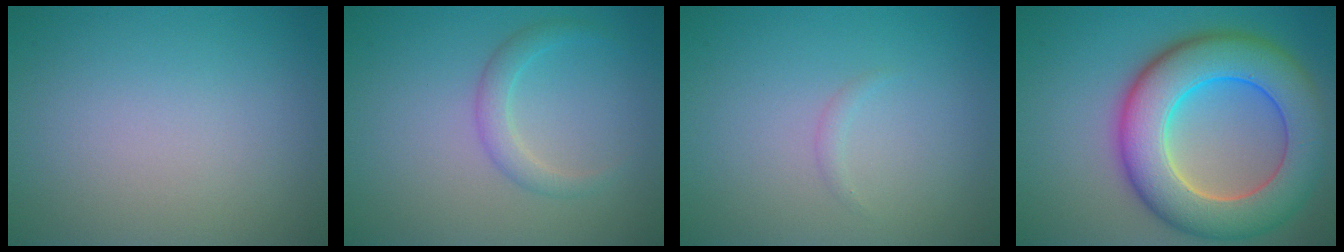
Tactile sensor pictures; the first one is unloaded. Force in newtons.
{"total": 1.9, "press": 1.9, "slide": 0.1}
{"total": 0.6, "press": 0.6, "slide": 0.0}
{"total": 10.9, "press": 10.9, "slide": 0.7}